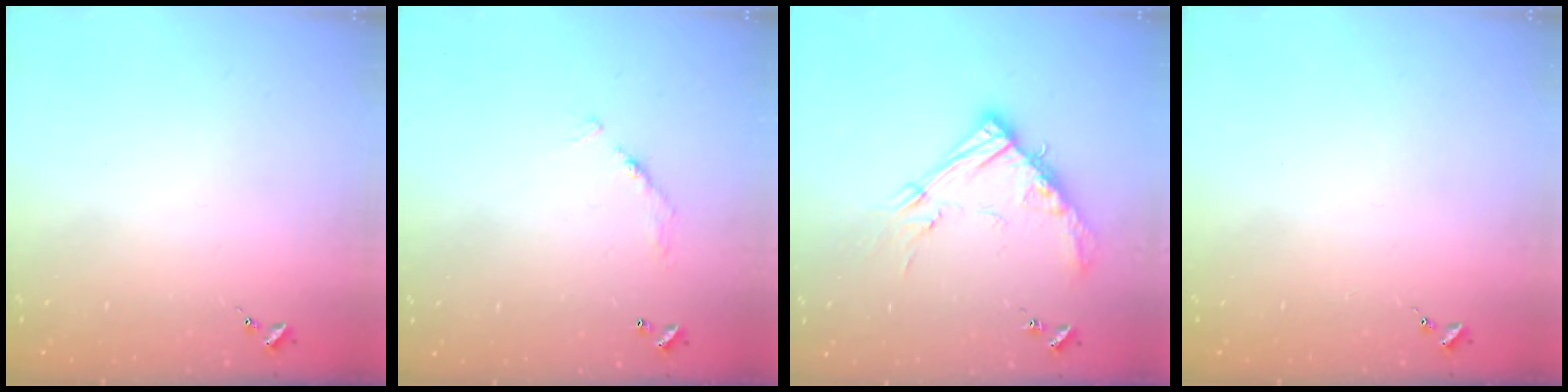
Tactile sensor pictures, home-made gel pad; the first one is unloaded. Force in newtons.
{"total": 6.8, "press": 6.8, "slide": 0.5}
{"total": 15.1, "press": 15.1, "slide": 1.5}
{"total": 0.0}